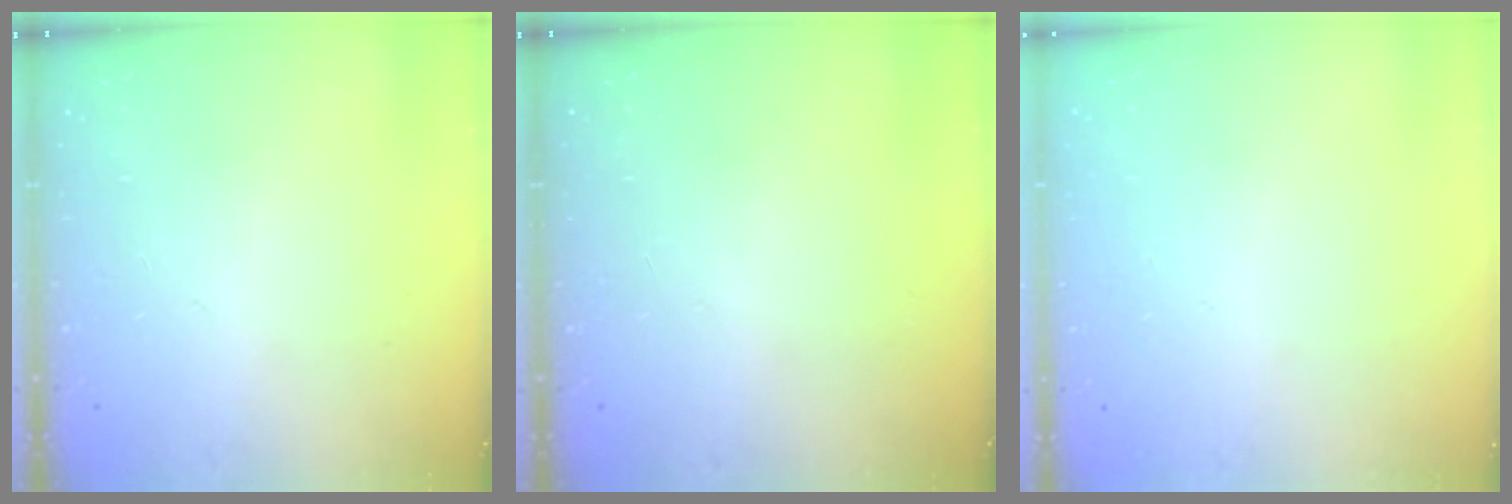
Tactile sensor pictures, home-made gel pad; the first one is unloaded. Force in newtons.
{"total": 0.0}
{"total": 0.0}